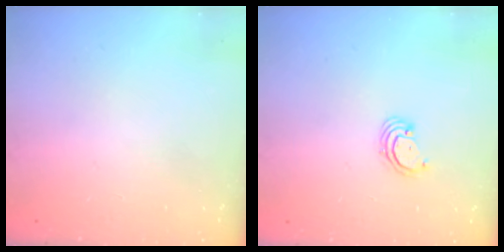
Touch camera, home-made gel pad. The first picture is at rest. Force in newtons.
{"total": 2.5, "press": 2.5, "slide": 0.2}